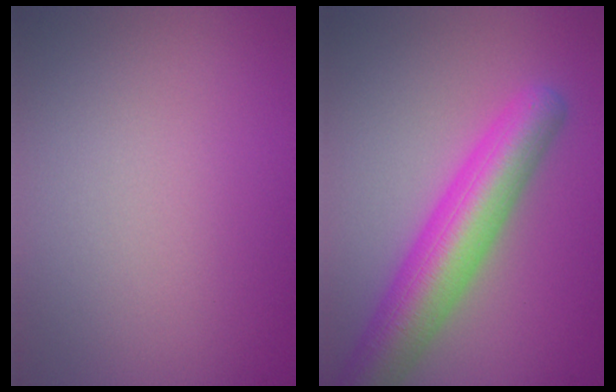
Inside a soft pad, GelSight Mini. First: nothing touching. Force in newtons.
{"total": 7.5, "press": 7.5, "slide": 0.2}